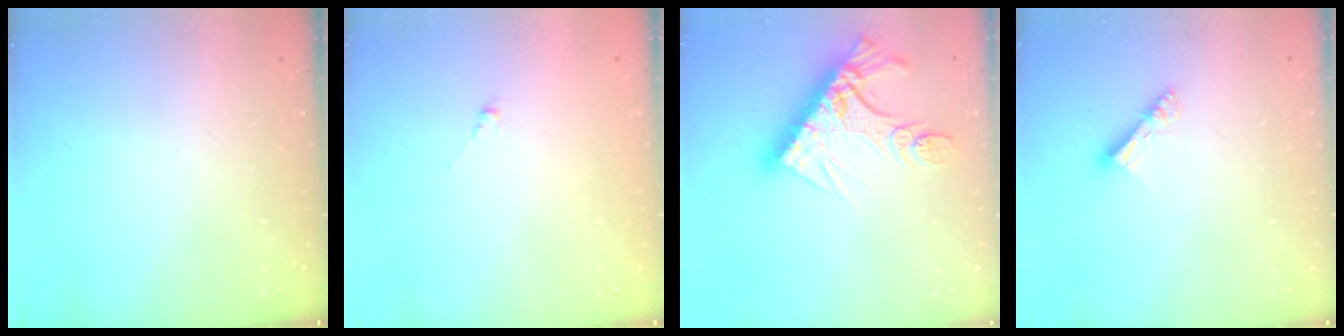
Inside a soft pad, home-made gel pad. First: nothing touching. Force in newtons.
{"total": 0.8, "press": 0.7, "slide": 0.5}
{"total": 16.2, "press": 16.2, "slide": 1.5}
{"total": 5.5, "press": 5.5, "slide": 0.1}